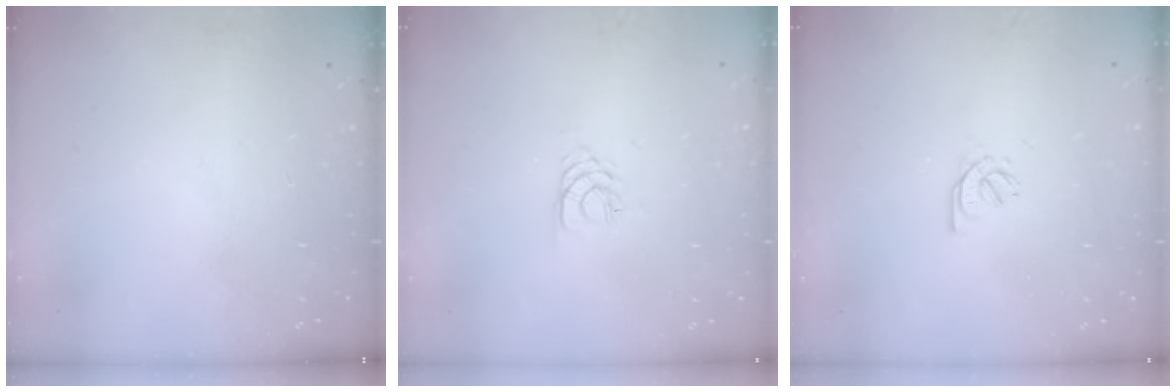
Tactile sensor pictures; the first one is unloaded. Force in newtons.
{"total": 3.2, "press": 3.2, "slide": 0.4}
{"total": 1.7, "press": 1.6, "slide": 0.5}